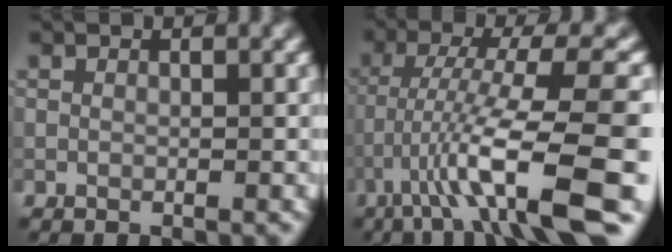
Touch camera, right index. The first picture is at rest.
{"total": 12.0, "force": [-5.3, 2.0, 10.6], "torque": [-0.171, 0.013, -0.080]}